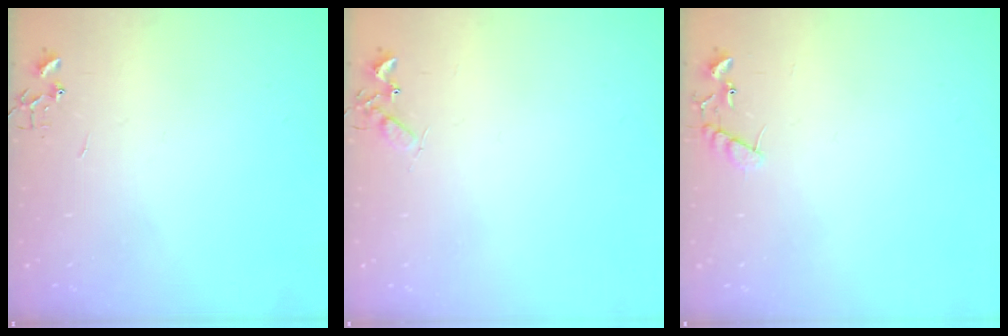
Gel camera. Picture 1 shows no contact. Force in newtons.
{"total": 4.6, "press": 4.6, "slide": 0.6}
{"total": 8.8, "press": 8.8, "slide": 0.4}